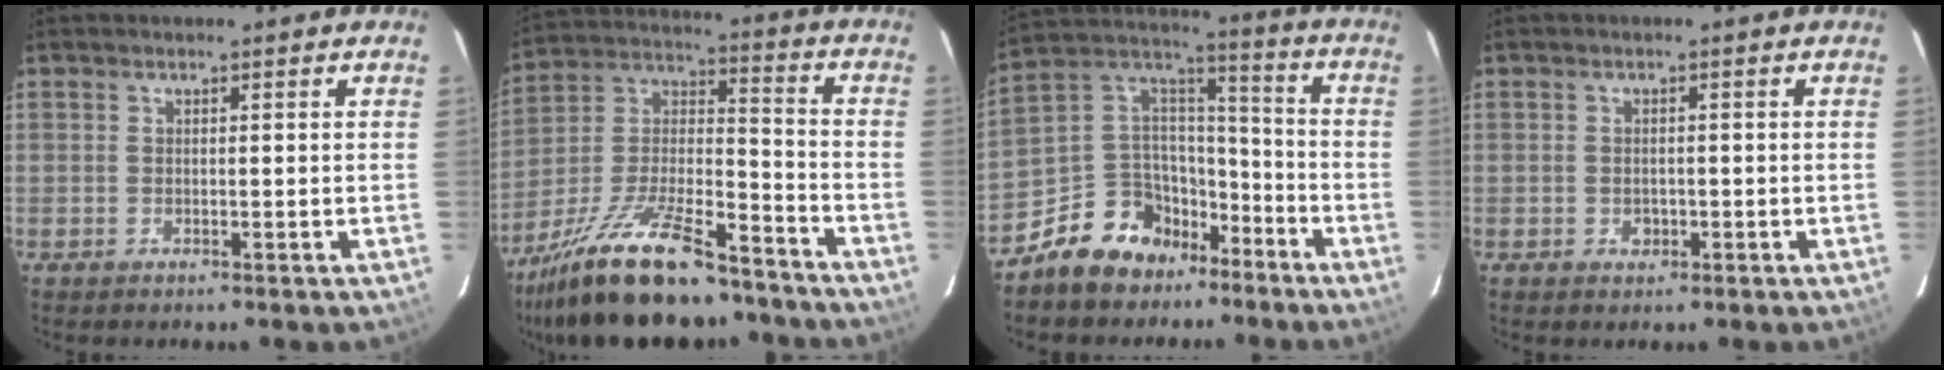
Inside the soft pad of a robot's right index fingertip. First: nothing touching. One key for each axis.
{"total": 24.7, "fx": -18.5, "fy": 7.5, "fz": 14.5, "tx": -0.277, "ty": -0.007, "tz": -0.299}
{"total": 14.0, "fx": -9.0, "fy": 9.7, "fz": 4.7, "tx": -0.115, "ty": 0.064, "tz": -0.142}
{"total": 1.8, "fx": -0.5, "fy": 1.6, "fz": 0.7, "tx": -0.009, "ty": 0.001, "tz": -0.004}